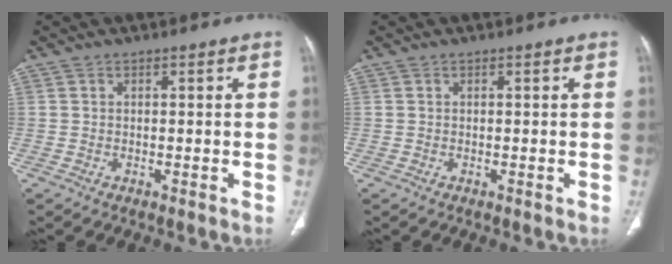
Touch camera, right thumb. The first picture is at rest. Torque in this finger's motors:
{"motor_torque": [0.00, 0.00, -0.02, -0.01, 0.00]}